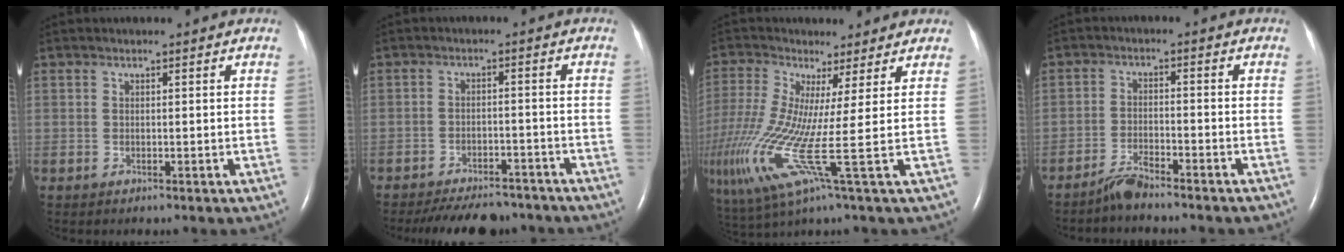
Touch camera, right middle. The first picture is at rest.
{"total": 11.7, "force": [-10.3, 4.1, 3.8], "torque": [-0.062, 0.001, -0.134]}
{"total": 14.3, "force": [-2.8, 0.2, 14.1], "torque": [-0.325, -0.023, -0.057]}
{"total": 3.9, "force": [-3.6, 0.3, 1.4], "torque": [-0.033, -0.009, -0.067]}